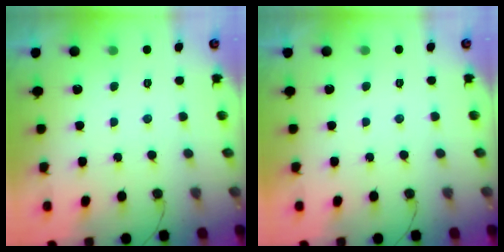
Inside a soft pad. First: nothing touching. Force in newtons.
{"total": 1.8, "press": 1.8, "slide": 0.0}